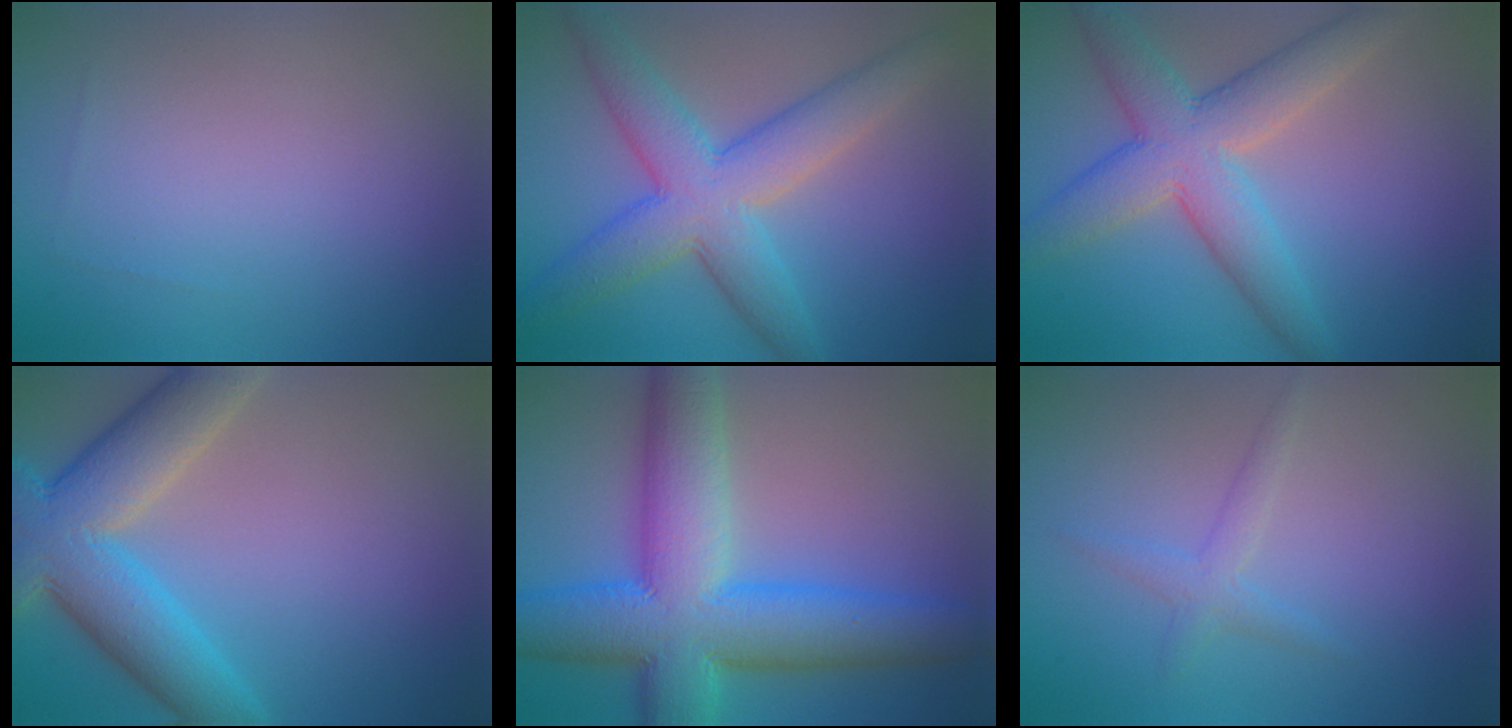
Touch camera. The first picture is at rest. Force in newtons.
{"total": 7.5, "press": 7.5, "slide": 0.2}
{"total": 7.0, "press": 7.0, "slide": 0.2}
{"total": 9.2, "press": 9.2, "slide": 0.5}
{"total": 12.9, "press": 12.9, "slide": 0.3}
{"total": 1.7, "press": 1.7, "slide": 0.1}